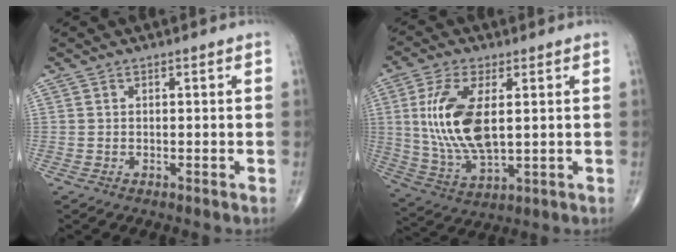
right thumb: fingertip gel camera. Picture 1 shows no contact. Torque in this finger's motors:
{"motor_torque": [-0.24, 1.05, 1.31, 0.38, 0.13]}